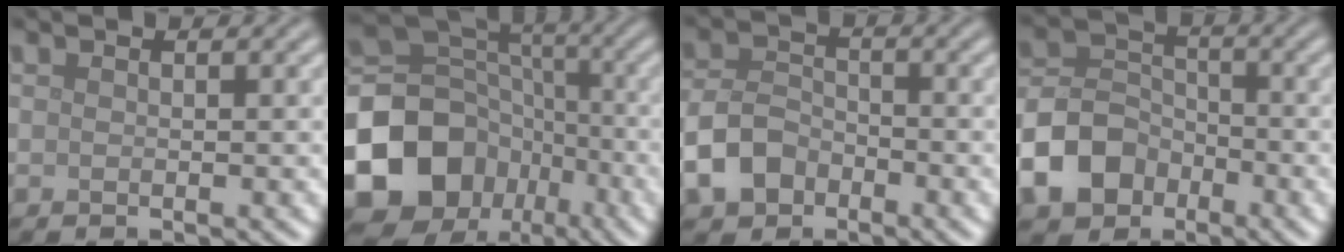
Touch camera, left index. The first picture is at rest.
{"total": 14.5, "force": [-6.0, 11.7, 6.2], "torque": [-0.149, 0.011, -0.119]}
{"total": 4.8, "force": [-2.5, 3.2, 2.4], "torque": [-0.051, 0.001, -0.057]}
{"total": 6.8, "force": [-3.4, 5.0, 3.2], "torque": [-0.064, 0.003, -0.081]}